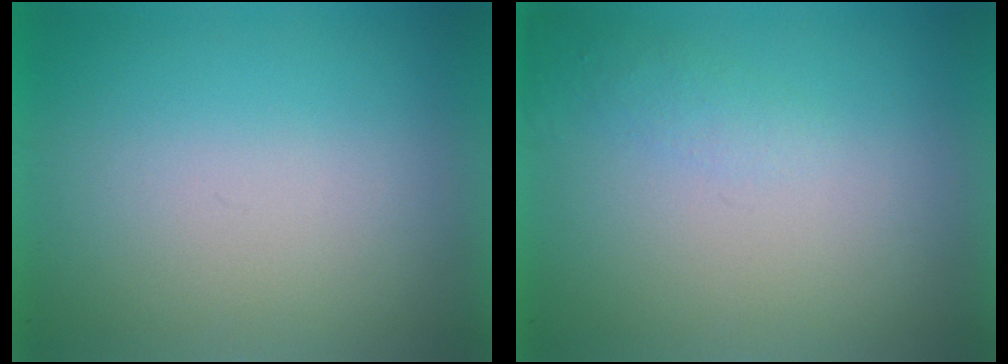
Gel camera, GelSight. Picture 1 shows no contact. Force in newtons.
{"total": 1.2}